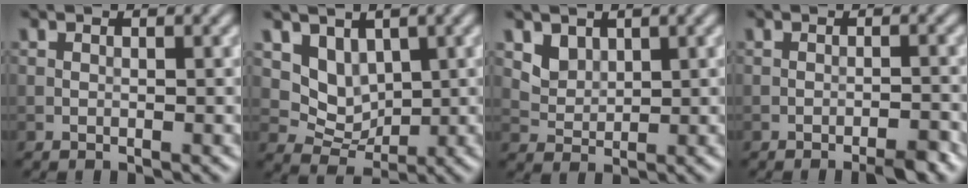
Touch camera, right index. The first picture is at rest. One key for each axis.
{"total": 3.9, "fx": 1.5, "fy": 3.0, "fz": 2.1, "tx": -0.038, "ty": -0.014, "tz": 0.029}
{"total": 2.2, "fx": 1.4, "fy": 1.6, "fz": 0.8, "tx": -0.023, "ty": -0.016, "tz": 0.044}
{"total": 2.5, "fx": -1.8, "fy": 0.3, "fz": 1.6, "tx": -0.020, "ty": 0.004, "tz": -0.031}